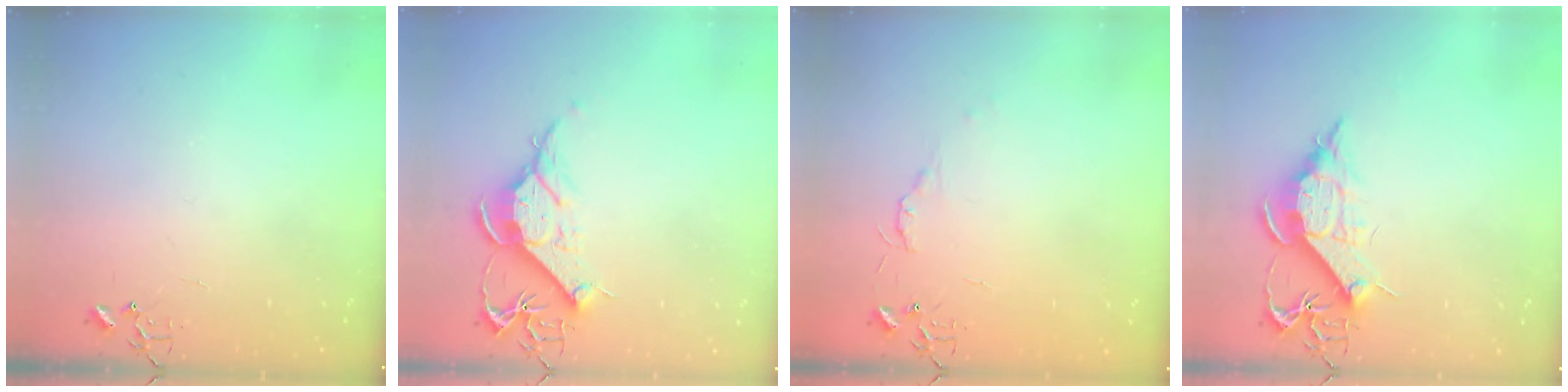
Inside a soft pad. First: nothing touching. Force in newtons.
{"total": 12.0, "press": 11.9, "slide": 1.2}
{"total": 4.1, "press": 4.1, "slide": 0.6}
{"total": 11.3, "press": 11.3, "slide": 1.1}